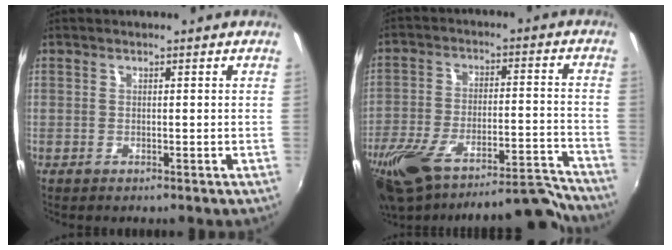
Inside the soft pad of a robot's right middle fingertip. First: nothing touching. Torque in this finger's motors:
{"motor_torque": [1.03, -1.11, 0.39, 0.21]}